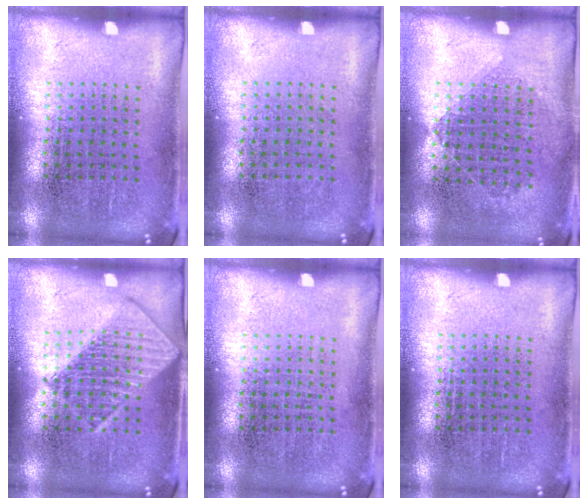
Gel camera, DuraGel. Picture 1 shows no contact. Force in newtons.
{"total": 0.0}
{"total": 0.9, "press": 0.8, "slide": 0.4}
{"total": 2.9, "press": 2.9, "slide": 0.3}
{"total": 0.0}
{"total": 0.0}